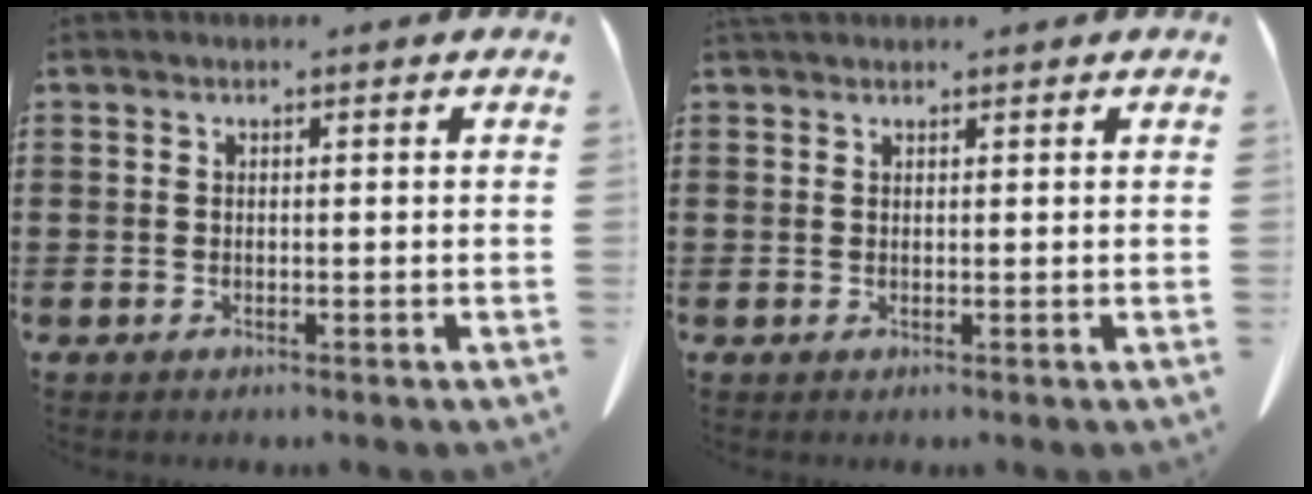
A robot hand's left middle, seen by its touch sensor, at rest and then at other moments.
{"total": 1.2, "force": [1.1, 0.4, 0.4], "torque": [-0.011, 0.001, 0.021]}